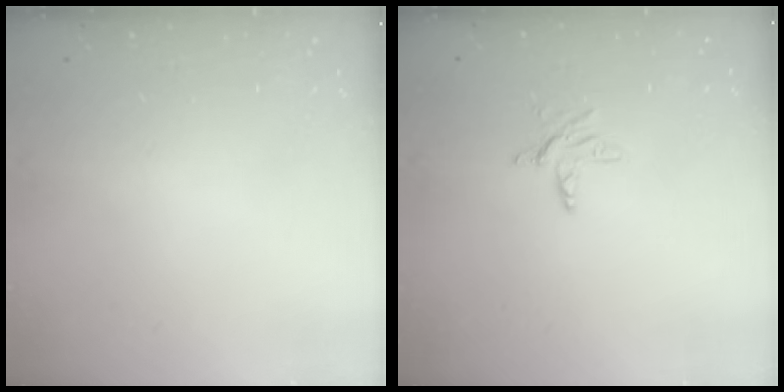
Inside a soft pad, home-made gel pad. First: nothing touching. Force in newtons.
{"total": 5.5, "press": 5.5, "slide": 0.3}